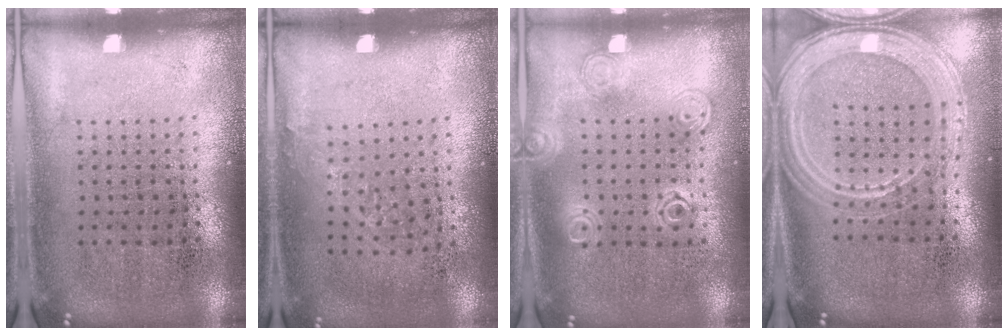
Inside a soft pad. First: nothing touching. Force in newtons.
{"total": 0.8, "press": 0.6, "slide": 0.6}
{"total": 1.2, "press": 1.2, "slide": 0.3}
{"total": 2.2, "press": 2.0, "slide": 0.8}